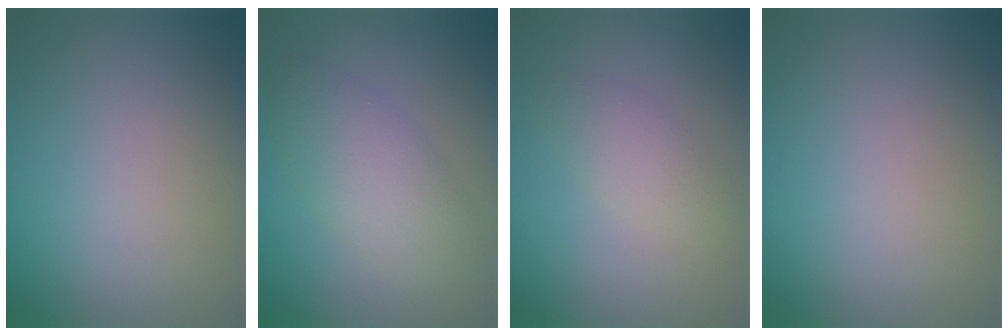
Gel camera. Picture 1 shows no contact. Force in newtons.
{"total": 4.6, "press": 4.6, "slide": 0.2}
{"total": 2.2, "press": 2.2, "slide": 0.2}
{"total": 0.0}